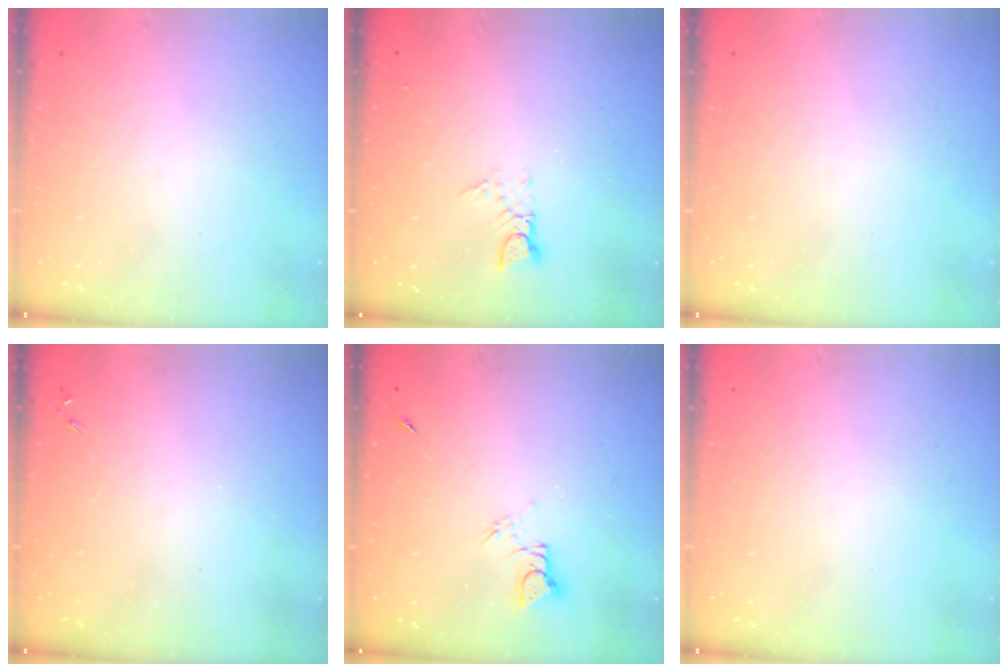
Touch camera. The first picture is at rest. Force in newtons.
{"total": 2.9, "press": 2.9, "slide": 0.2}
{"total": 0.0}
{"total": 0.0}
{"total": 3.4, "press": 3.4, "slide": 0.1}
{"total": 0.0}